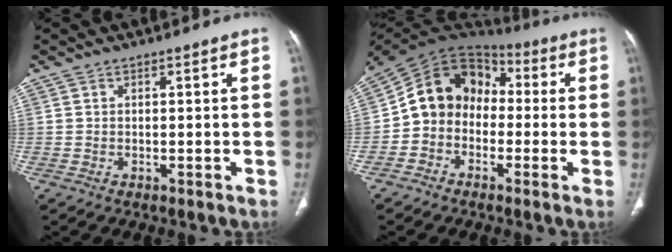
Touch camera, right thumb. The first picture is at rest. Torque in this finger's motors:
{"motor_torque": [1.97, 1.92, 1.15, -0.99, 0.10]}